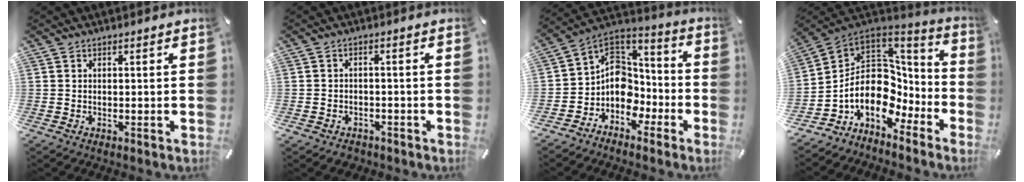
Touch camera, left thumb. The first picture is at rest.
{"total": 2.6, "force": [-1.7, 1.8, 0.5], "torque": [-0.008, 0.010, -0.036]}
{"total": 9.8, "force": [-2.5, 9.2, 2.4], "torque": [-0.046, -0.009, -0.040]}
{"total": 17.4, "force": [-0.7, 12.8, 11.9], "torque": [-0.234, -0.038, -0.013]}